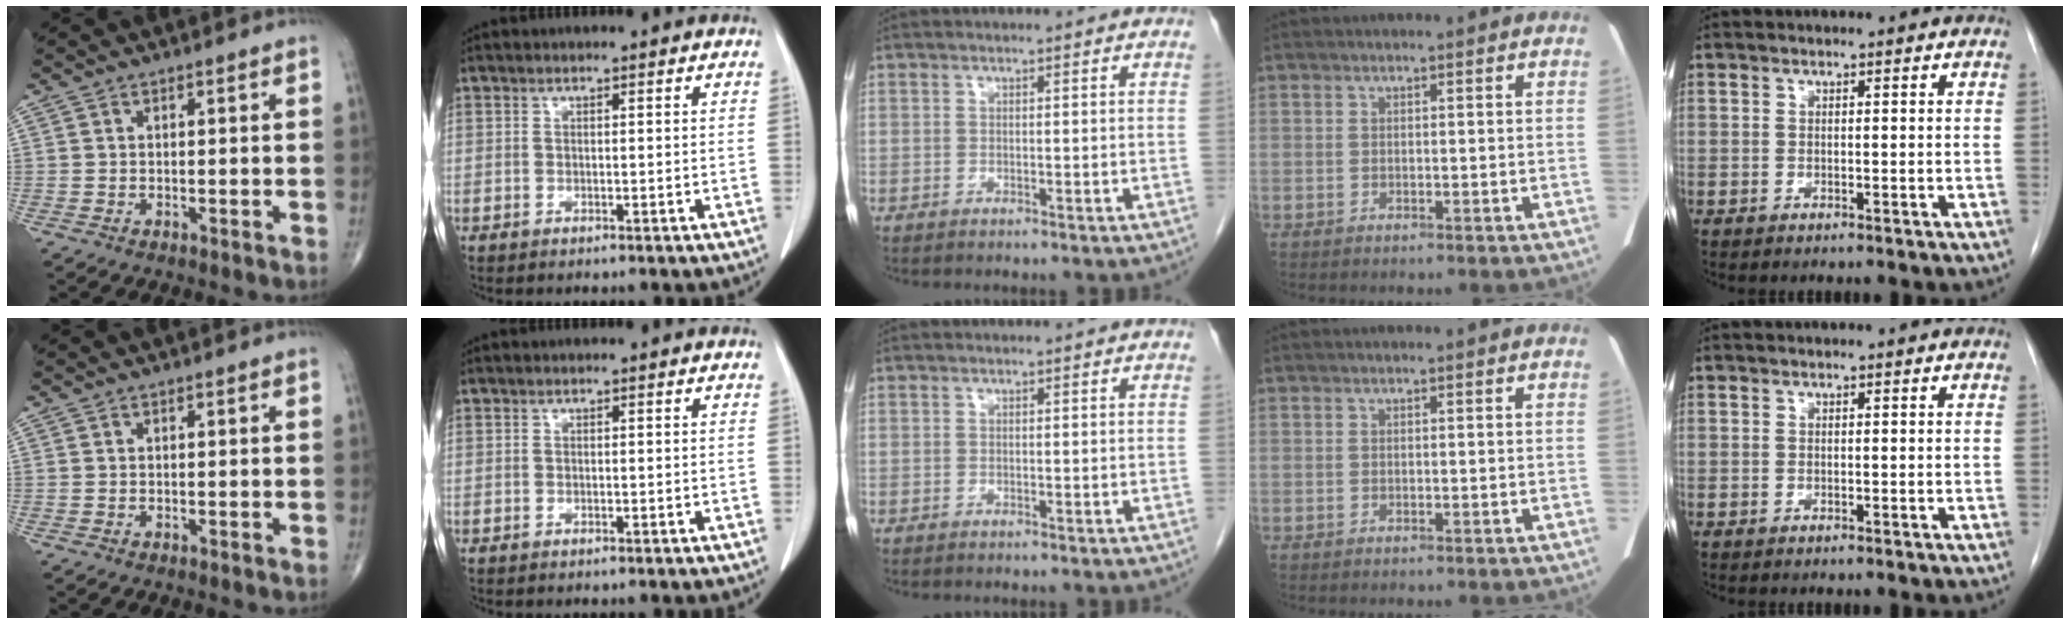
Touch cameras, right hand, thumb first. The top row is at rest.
{}